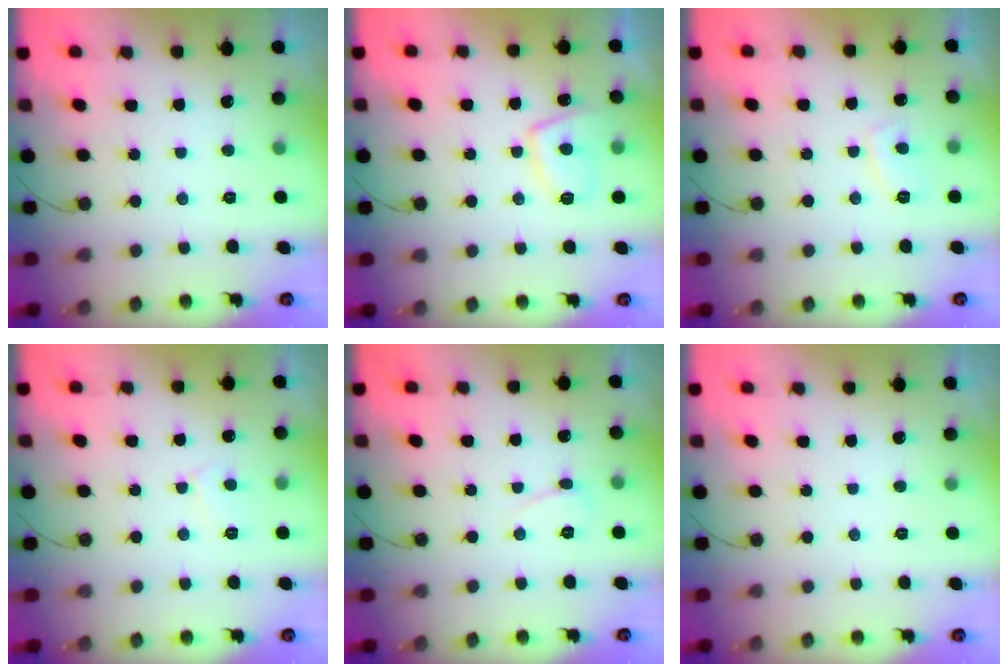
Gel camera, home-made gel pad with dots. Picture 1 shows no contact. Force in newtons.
{"total": 9.0, "press": 9.0, "slide": 1.2}
{"total": 3.6, "press": 3.6, "slide": 0.6}
{"total": 2.9, "press": 2.9, "slide": 0.3}
{"total": 3.0, "press": 3.0, "slide": 0.3}
{"total": 0.0}